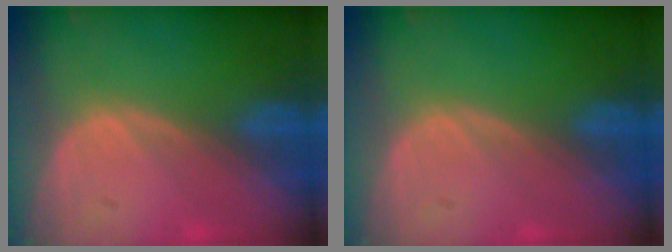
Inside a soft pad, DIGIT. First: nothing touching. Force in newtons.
{"total": 0.0}